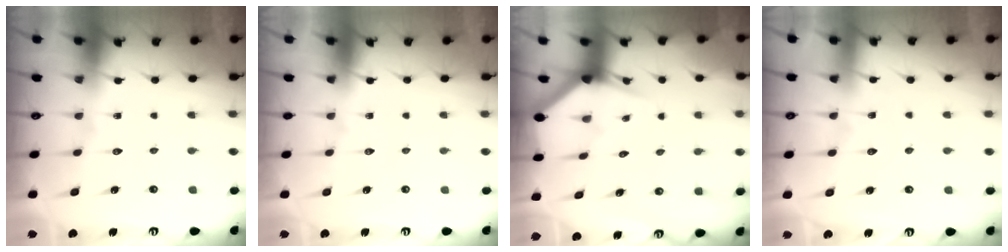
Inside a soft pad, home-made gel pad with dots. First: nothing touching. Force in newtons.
{"total": 0.0}
{"total": 2.9, "press": 2.9, "slide": 0.1}
{"total": 2.8, "press": 2.8, "slide": 0.3}